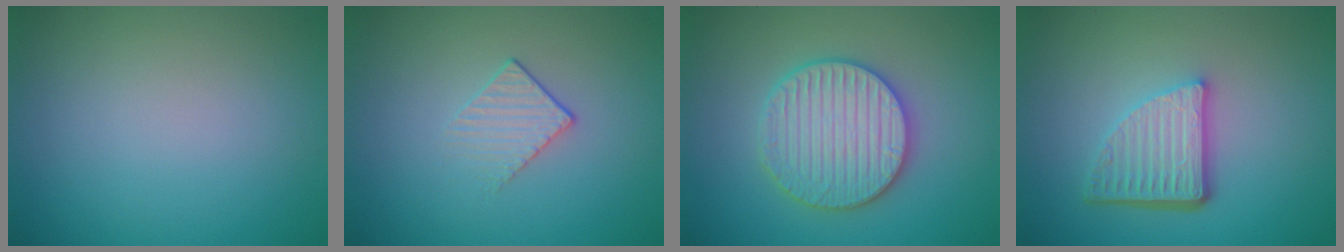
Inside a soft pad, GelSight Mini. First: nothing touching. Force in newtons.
{"total": 1.5, "press": 0.9, "slide": 1.2}
{"total": 5.9, "press": 5.8, "slide": 1.1}
{"total": 5.2, "press": 3.6, "slide": 3.7}